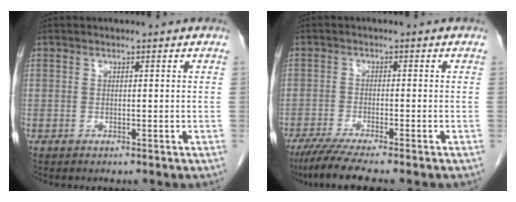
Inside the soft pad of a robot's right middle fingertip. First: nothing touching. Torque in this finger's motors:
{"motor_torque": [0.49, -0.23, 0.08, 0.04]}